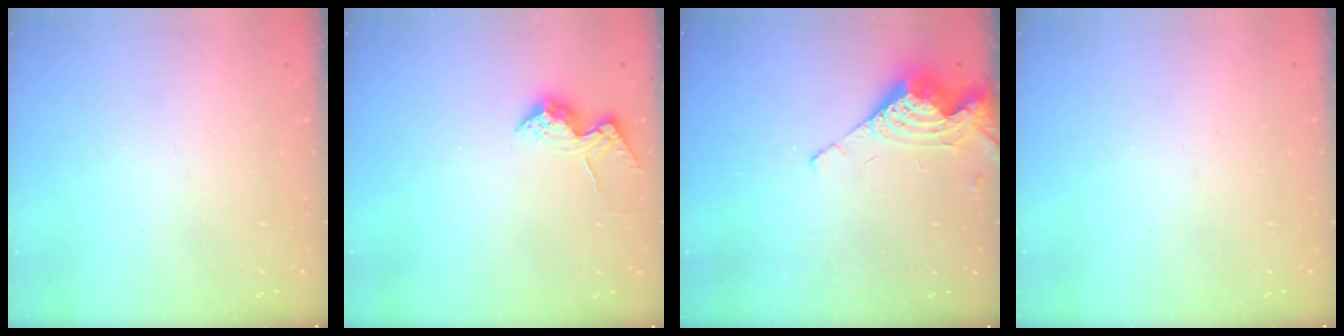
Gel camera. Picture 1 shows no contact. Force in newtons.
{"total": 12.0, "press": 12.0, "slide": 0.8}
{"total": 8.7, "press": 8.6, "slide": 0.2}
{"total": 0.0}